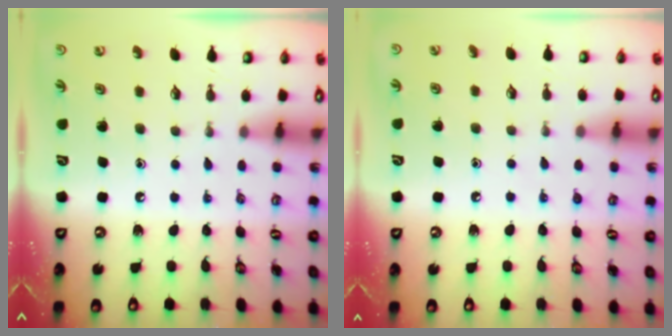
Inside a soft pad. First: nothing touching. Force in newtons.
{"total": 4.3, "press": 4.3, "slide": 0.5}